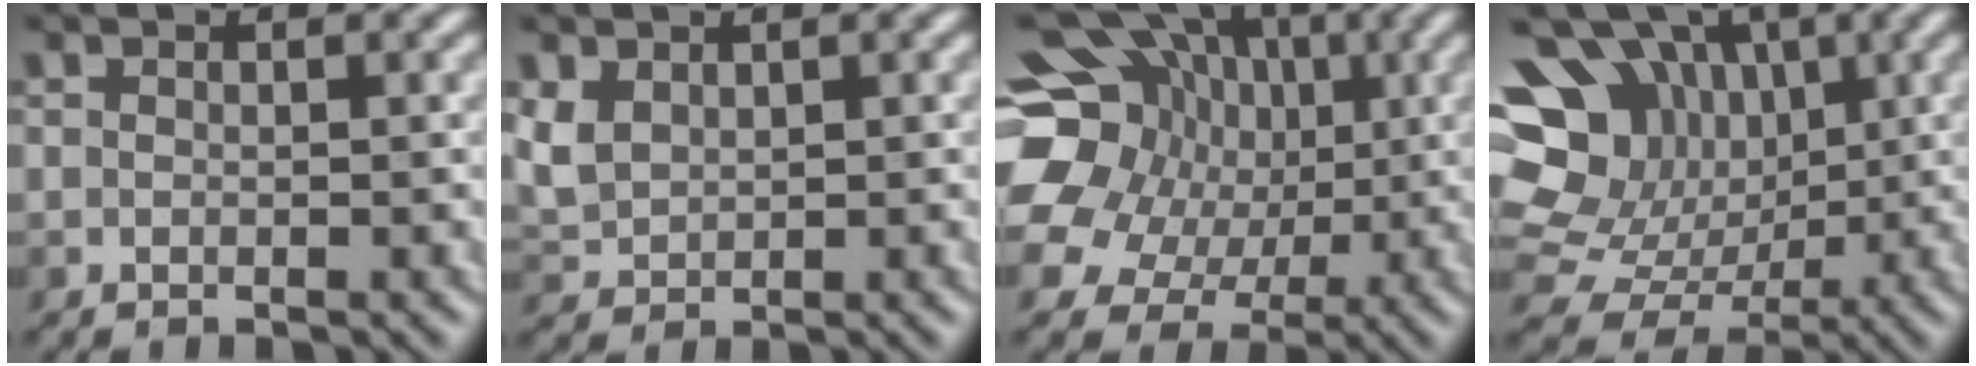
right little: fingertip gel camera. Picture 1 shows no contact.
{"total": 3.0, "force": [0.8, 2.3, 1.8], "torque": [-0.057, -0.005, 0.018]}
{"total": 17.0, "force": [4.1, 13.8, 8.9], "torque": [-0.187, 0.039, 0.050]}
{"total": 11.6, "force": [2.8, 8.8, 7.0], "torque": [-0.154, 0.026, 0.052]}